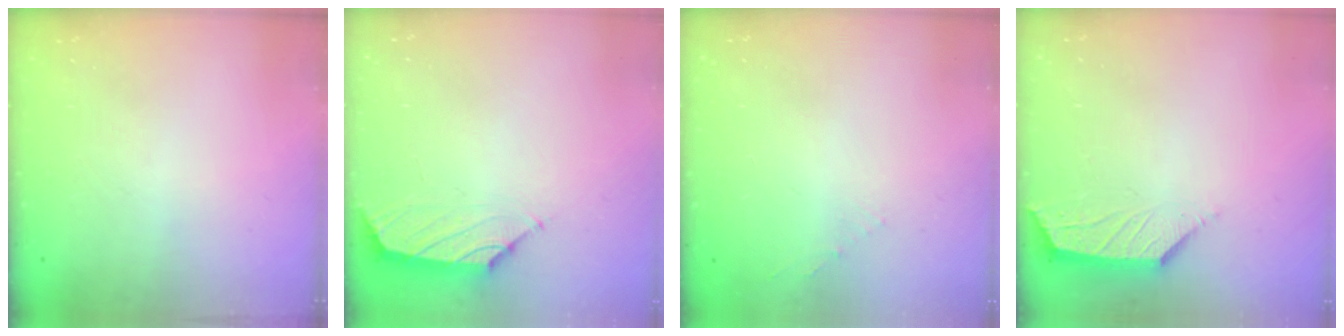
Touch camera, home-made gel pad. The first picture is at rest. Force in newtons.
{"total": 0.0}
{"total": 0.6, "press": 0.5, "slide": 0.3}
{"total": 2.1, "press": 2.1, "slide": 0.5}